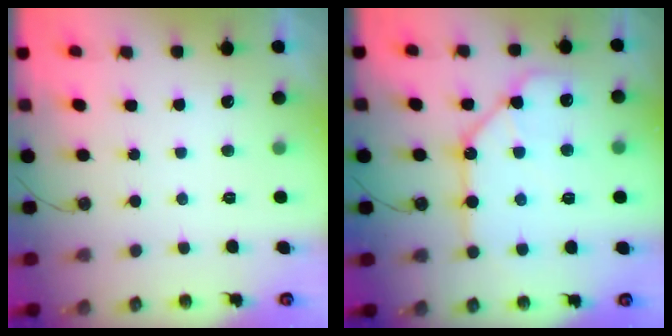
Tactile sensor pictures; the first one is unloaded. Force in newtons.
{"total": 12.8, "press": 12.7, "slide": 1.3}